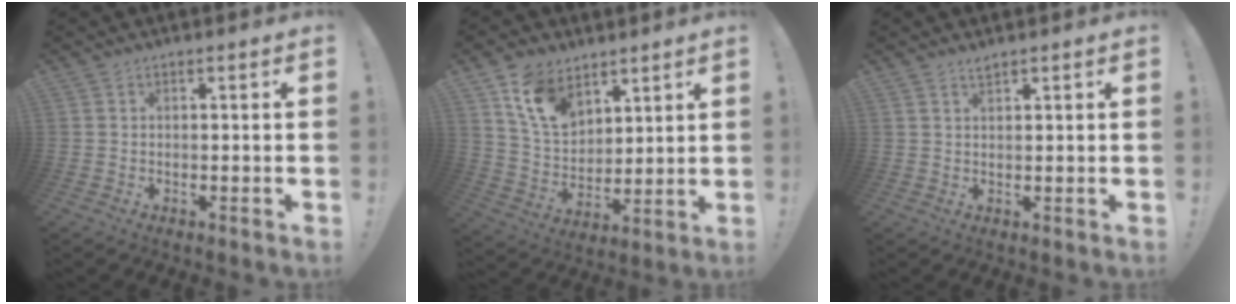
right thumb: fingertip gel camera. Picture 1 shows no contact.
{"total": 13.0, "force": [8.3, 8.3, 5.6], "torque": [-0.112, -0.040, 0.164]}
{"total": 1.6, "force": [1.4, 0.3, 0.8], "torque": [-0.016, -0.004, 0.027]}